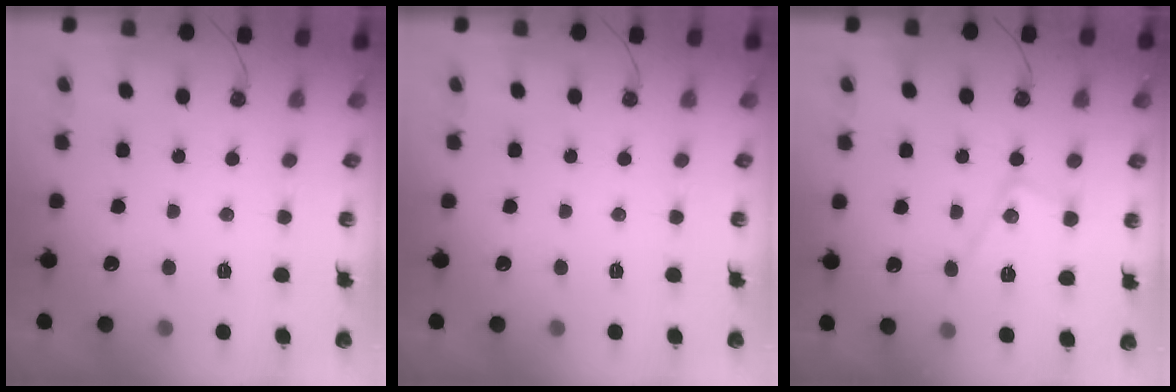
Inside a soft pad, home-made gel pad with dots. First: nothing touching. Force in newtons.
{"total": 0.0}
{"total": 12.9, "press": 12.9, "slide": 0.4}